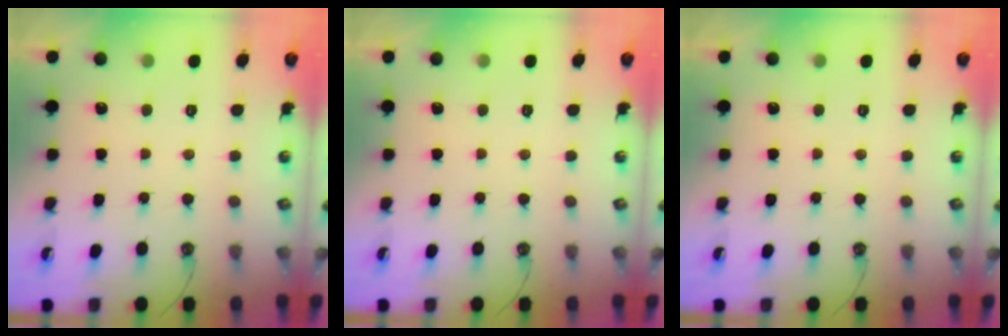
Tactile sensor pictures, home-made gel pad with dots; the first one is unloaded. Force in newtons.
{"total": 0.0}
{"total": 0.0}